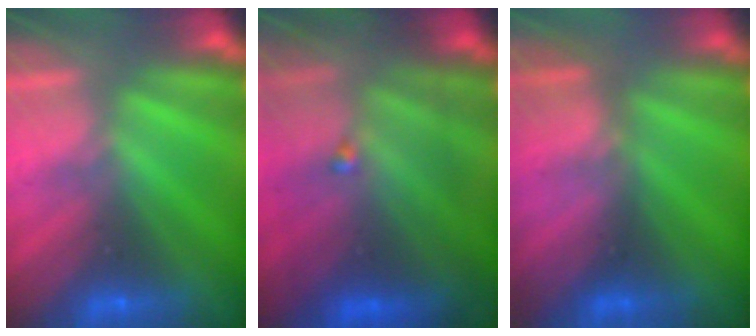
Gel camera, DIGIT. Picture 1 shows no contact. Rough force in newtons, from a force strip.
{"total": 7.2}
{"total": 2.8}